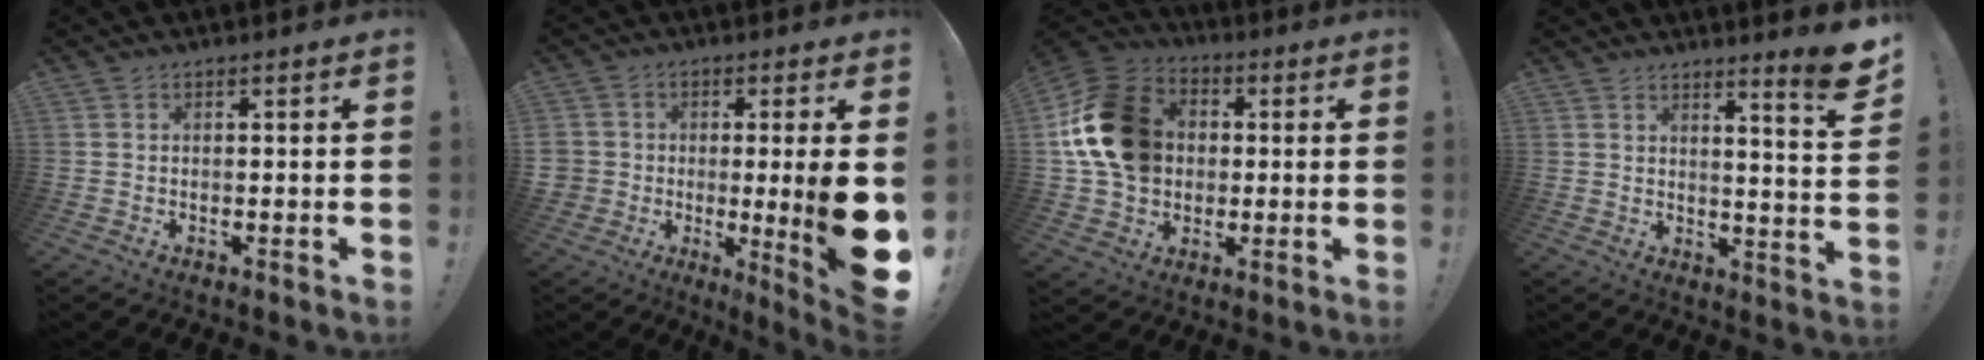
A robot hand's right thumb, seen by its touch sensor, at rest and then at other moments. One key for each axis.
{"total": 10.7, "fx": -1.0, "fy": 3.3, "fz": 10.2, "tx": -0.140, "ty": -0.011, "tz": -0.009}
{"total": 18.8, "fx": 2.2, "fy": 15.2, "fz": 10.8, "tx": -0.184, "ty": 0.016, "tz": 0.051}
{"total": 8.4, "fx": 5.8, "fy": -0.4, "fz": 6.0, "tx": -0.075, "ty": -0.052, "tz": 0.089}